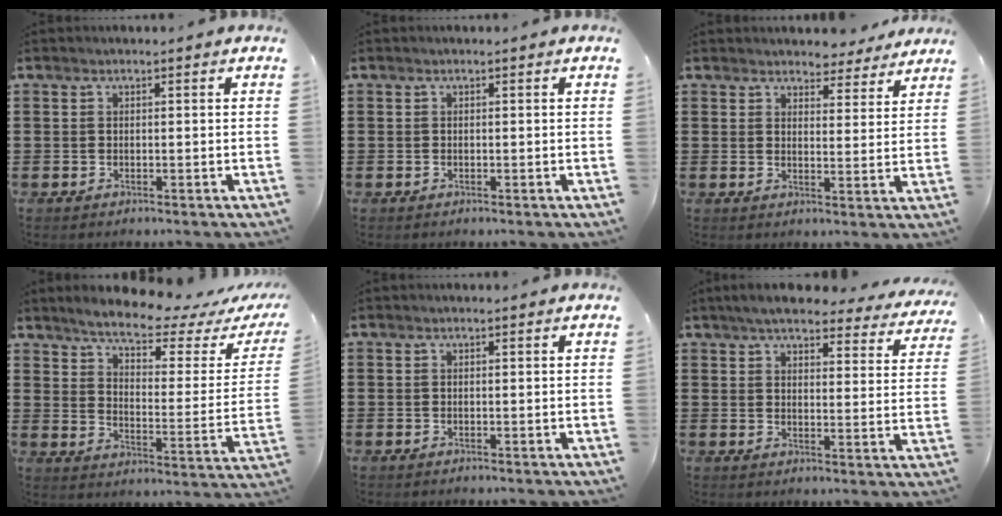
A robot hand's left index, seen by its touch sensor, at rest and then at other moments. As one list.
[{"total": 0.0}, {"total": 3.9, "force": [3.8, 0.7, 0.1], "torque": [-0.009, -0.016, 0.068]}, {"total": 7.0, "force": [6.2, 0.6, 3.2], "torque": [-0.083, -0.038, 0.105]}, {"total": 0.0}, {"total": 5.4, "force": [4.9, 0.5, 2.2], "torque": [-0.053, -0.024, 0.083]}]